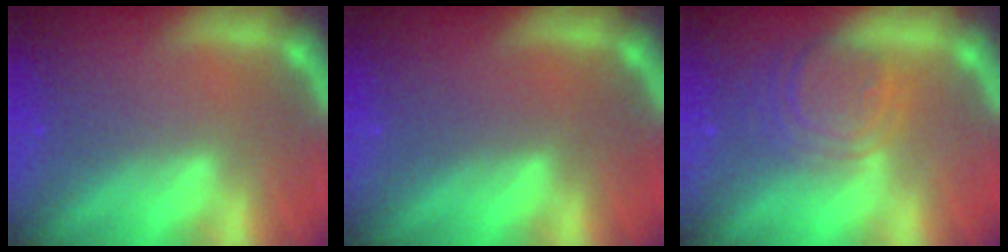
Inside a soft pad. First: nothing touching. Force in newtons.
{"total": 0.0}
{"total": 5.6}